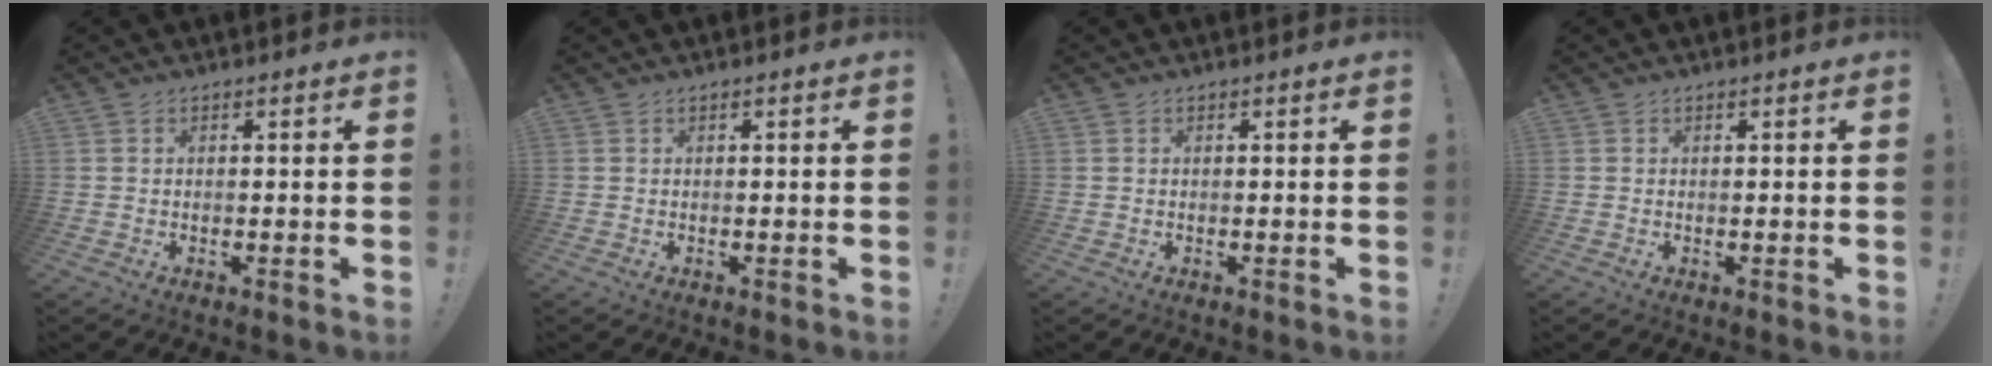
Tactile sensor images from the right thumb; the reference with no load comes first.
{"total": 0.0}
{"total": 0.0}
{"total": 0.0}